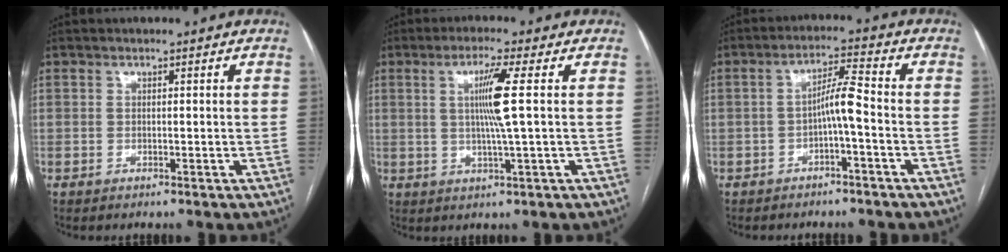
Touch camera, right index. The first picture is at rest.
{"total": 6.3, "force": [1.2, -1.2, 6.0], "torque": [-0.118, -0.003, 0.026]}
{"total": 4.4, "force": [-1.3, -0.1, 4.2], "torque": [-0.076, 0.015, -0.021]}